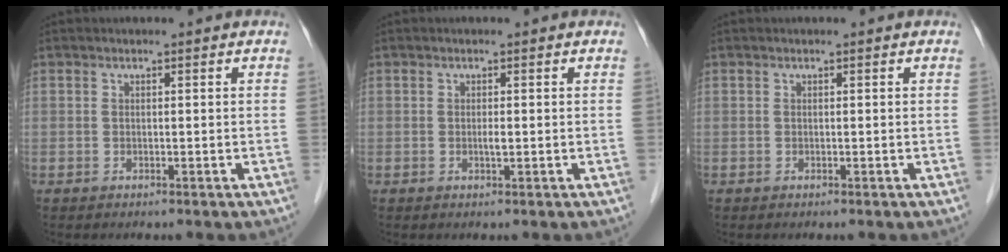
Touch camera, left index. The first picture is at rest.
{"total": 0.8, "force": [-0.1, 0.1, 0.8], "torque": [-0.016, -0.002, -0.001]}
{"total": 0.0}